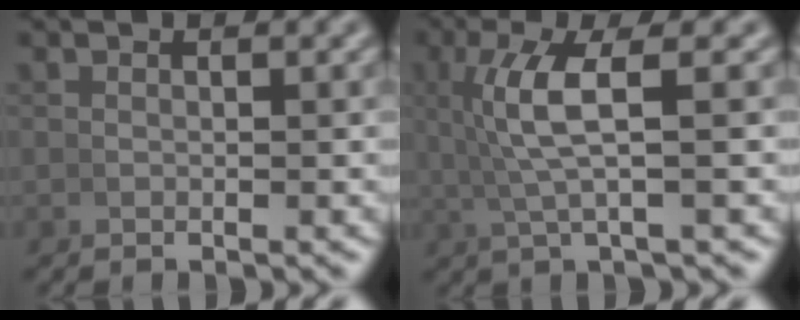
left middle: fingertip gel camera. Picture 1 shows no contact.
{"total": 4.5, "force": [1.0, 0.6, 4.4], "torque": [-0.084, 0.014, 0.018]}